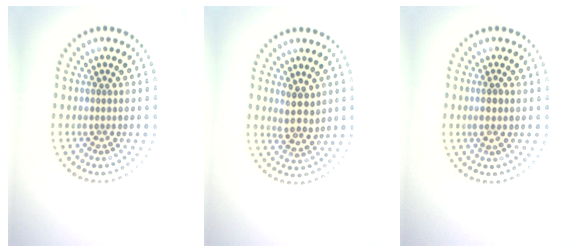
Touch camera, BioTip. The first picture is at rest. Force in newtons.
{"total": 2.9, "press": 2.6, "slide": 1.4}
{"total": 1.2, "press": 0.9, "slide": 0.7}